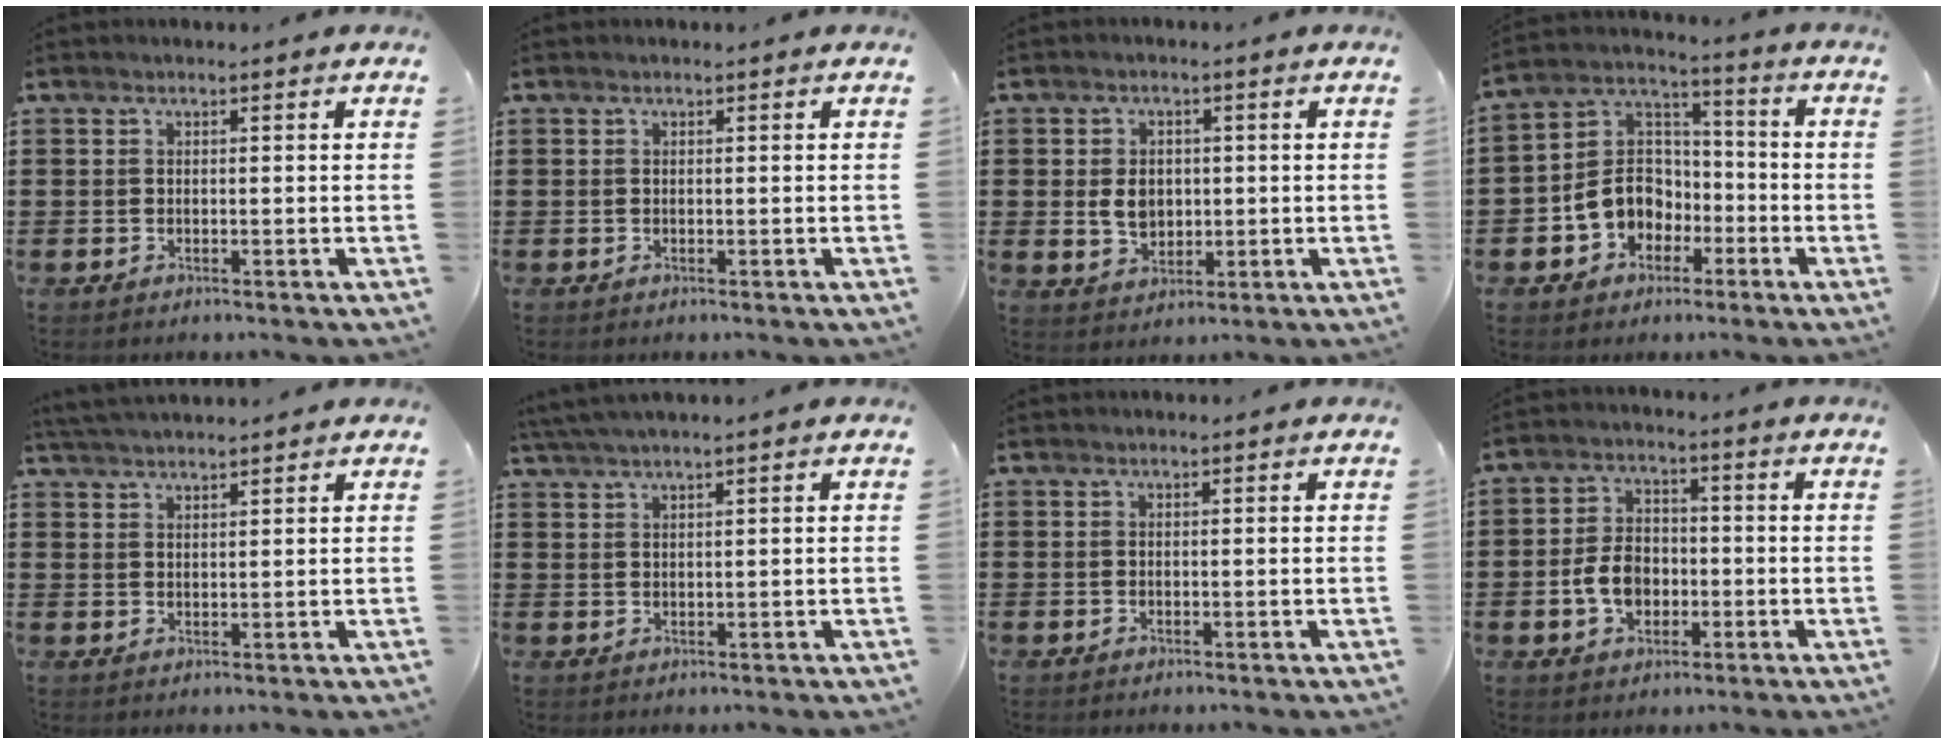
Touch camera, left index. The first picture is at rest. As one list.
[{"total": 0.0}, {"total": 4.5, "force": [0.1, 3.4, 3.0], "torque": [-0.057, 0.007, -0.003]}, {"total": 8.5, "force": [-3.1, 7.5, 2.6], "torque": [-0.088, 0.014, -0.061]}, {"total": 2.6, "force": [2.6, -0.2, 0.4], "torque": [-0.015, -0.003, 0.050]}, {"total": 2.1, "force": [1.7, -0.5, 1.1], "torque": [-0.025, -0.001, 0.032]}, {"total": 0.0}, {"total": 6.3, "force": [-1.7, 4.4, 4.2], "torque": [-0.093, 0.001, -0.038]}]